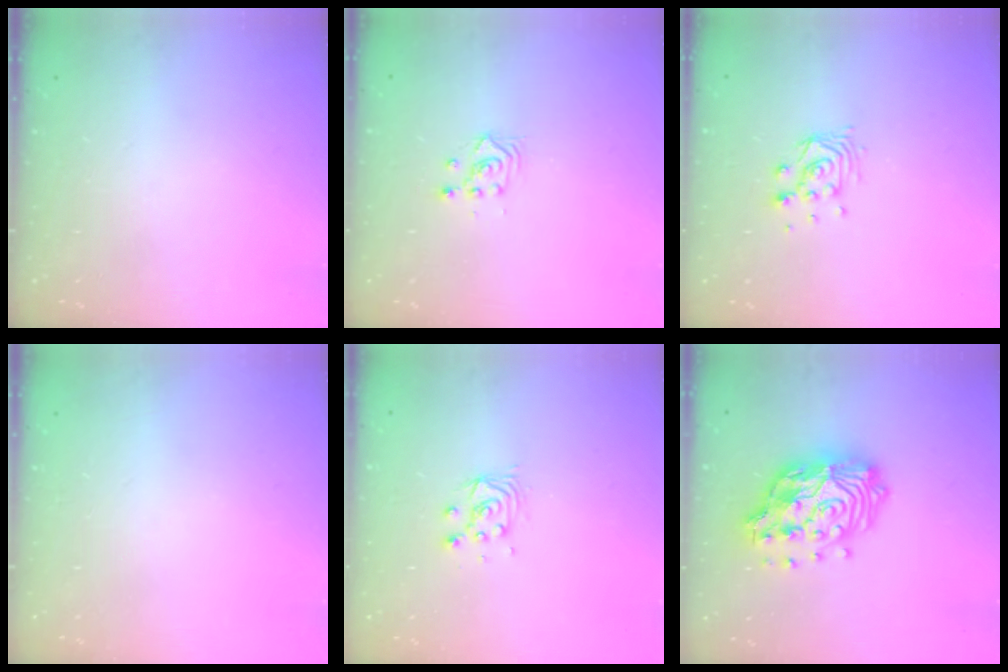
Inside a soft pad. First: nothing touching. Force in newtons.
{"total": 2.3, "press": 2.3, "slide": 0.1}
{"total": 6.2, "press": 6.2, "slide": 0.1}
{"total": 0.0}
{"total": 5.5, "press": 5.5, "slide": 0.5}
{"total": 18.7, "press": 18.6, "slide": 1.5}